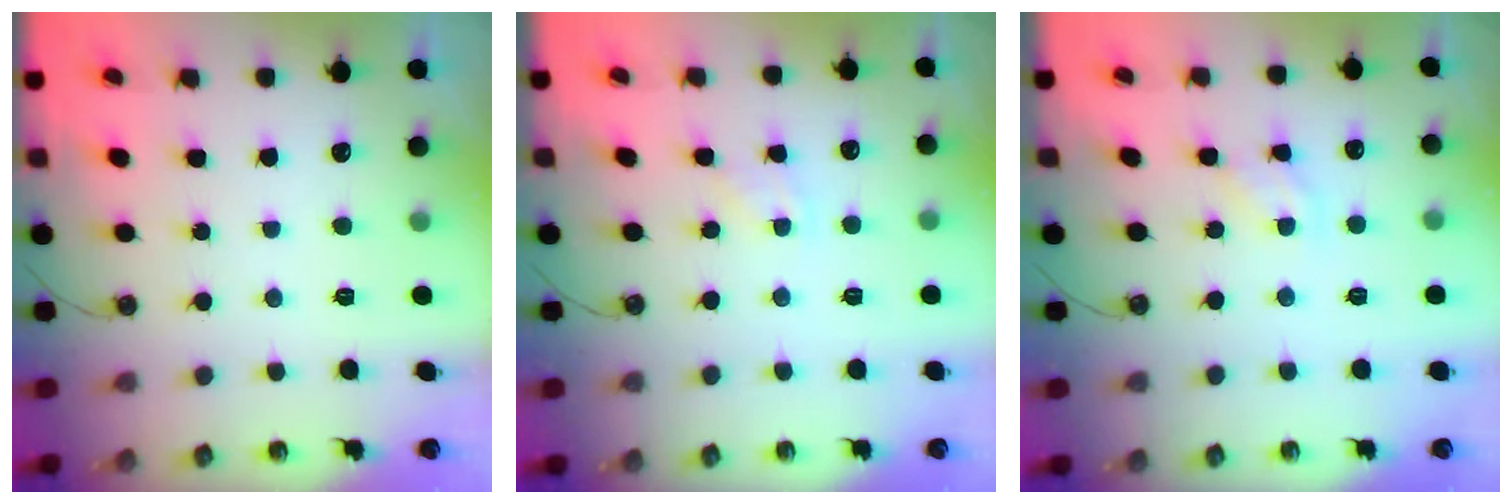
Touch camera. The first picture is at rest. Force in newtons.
{"total": 2.5, "press": 2.5, "slide": 0.5}
{"total": 3.0, "press": 2.9, "slide": 0.4}